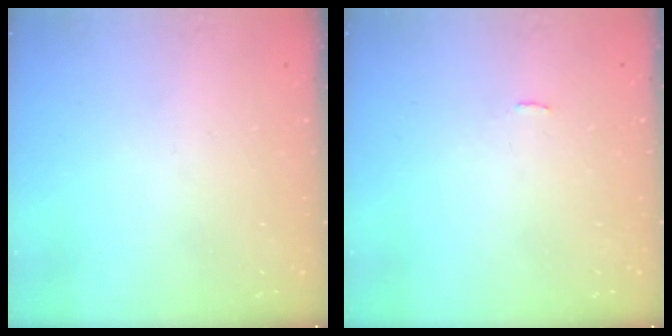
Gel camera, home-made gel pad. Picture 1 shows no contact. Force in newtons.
{"total": 0.0}